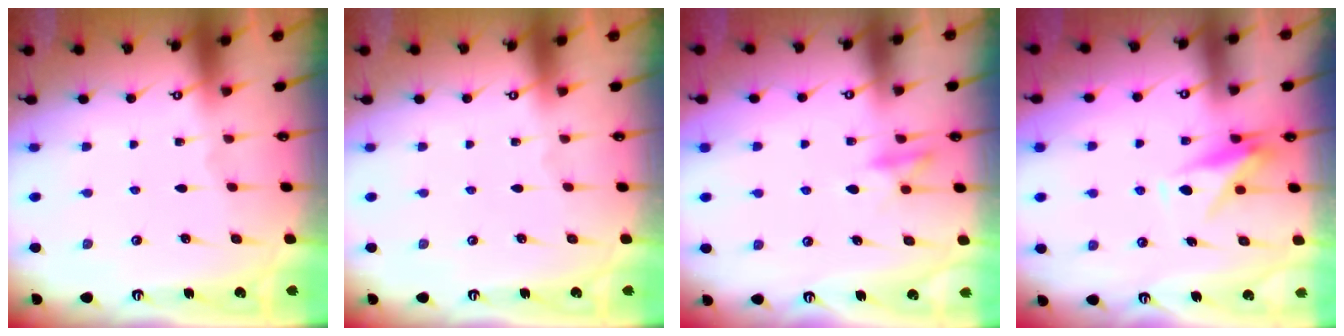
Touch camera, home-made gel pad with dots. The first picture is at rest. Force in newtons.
{"total": 0.0}
{"total": 9.5, "press": 9.4, "slide": 1.2}
{"total": 9.0, "press": 9.0, "slide": 0.7}